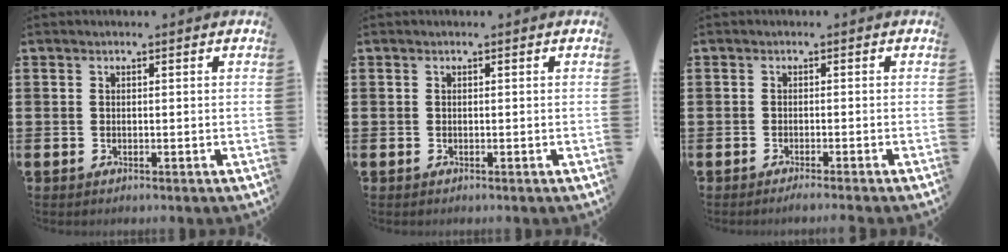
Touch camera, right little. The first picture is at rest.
{"total": 0.0}
{"total": 0.9, "force": [-0.7, -0.1, 0.5], "torque": [-0.006, -0.003, -0.014]}